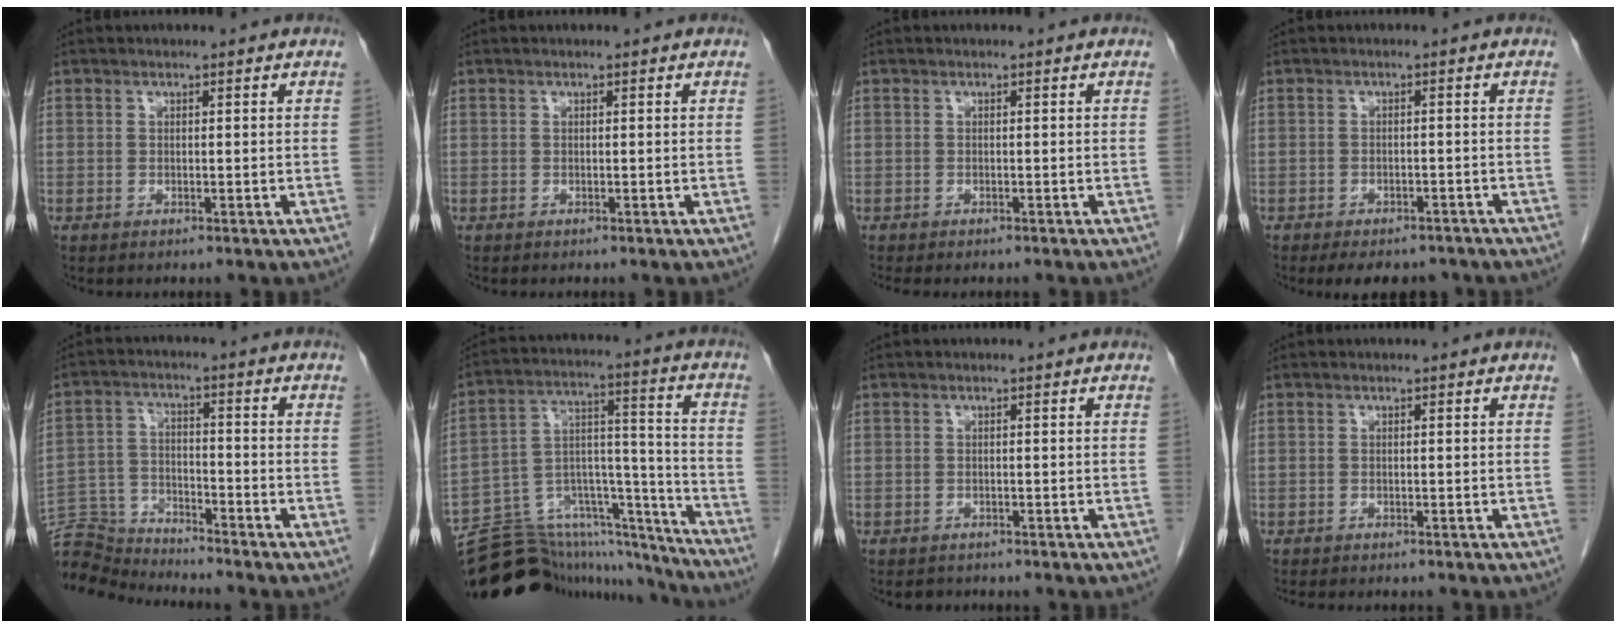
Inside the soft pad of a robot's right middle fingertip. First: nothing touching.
{"total": 0.0}
{"total": 2.8, "force": [-2.4, 0.8, 1.2], "torque": [-0.017, -0.005, -0.027]}
{"total": 7.5, "force": [-6.2, 3.4, 2.6], "torque": [-0.028, 0.001, -0.076]}
{"total": 9.3, "force": [-9.3, -0.6, -0.2], "torque": [-0.001, 0.008, -0.175]}
{"total": 21.7, "force": [-20.1, 6.3, 5.2], "torque": [-0.092, 0.061, -0.301]}
{"total": 1.3, "force": [-1.2, 0.2, 0.2], "torque": [-0.012, -0.007, -0.017]}
{"total": 3.2, "force": [-2.8, 0.8, 1.4], "torque": [-0.021, -0.007, -0.033]}